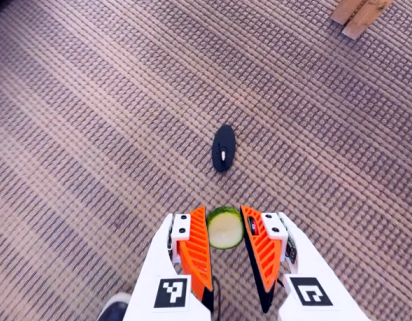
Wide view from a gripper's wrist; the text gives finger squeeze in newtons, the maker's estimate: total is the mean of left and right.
{"total": 10.0, "left": 10.6, "right": 9.4}